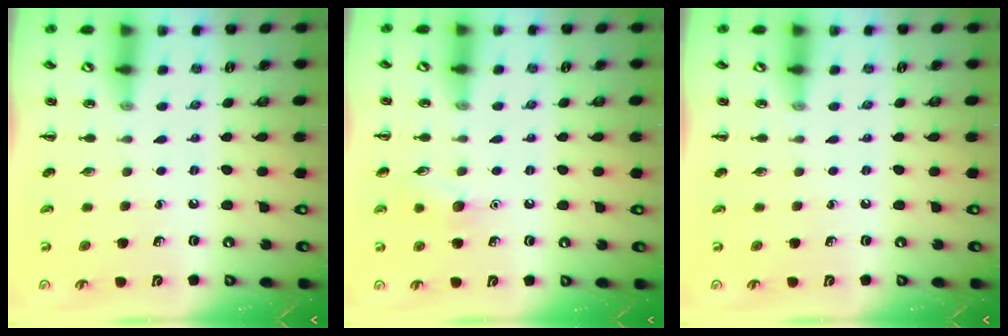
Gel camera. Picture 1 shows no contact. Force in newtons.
{"total": 7.5, "press": 7.3, "slide": 1.6}
{"total": 0.0}